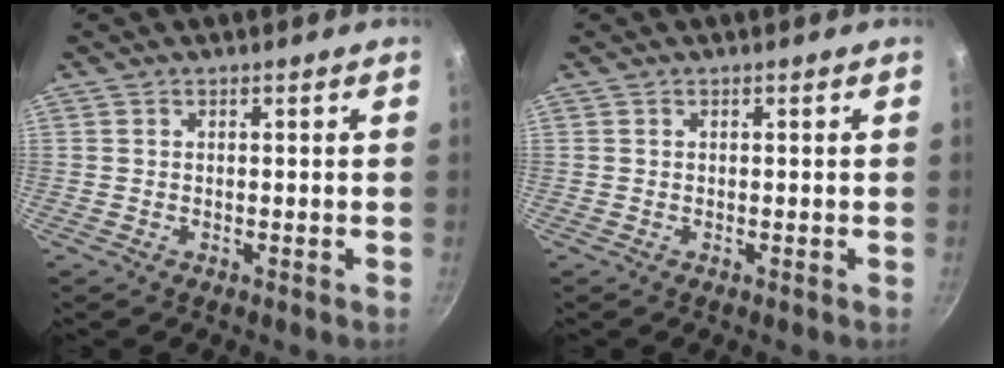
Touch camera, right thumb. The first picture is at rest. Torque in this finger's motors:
{"motor_torque": [-0.03, 0.02, 0.00, 0.00, 0.00]}